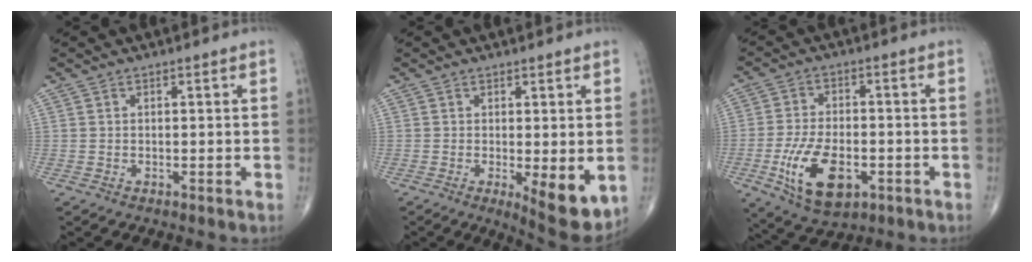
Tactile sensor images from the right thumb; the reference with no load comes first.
{"total": 7.9, "force": [-1.4, 2.4, 7.4], "torque": [-0.099, -0.024, -0.014]}
{"total": 12.9, "force": [-4.3, 6.7, 10.1], "torque": [-0.178, 0.003, -0.068]}